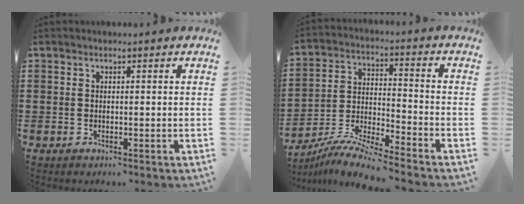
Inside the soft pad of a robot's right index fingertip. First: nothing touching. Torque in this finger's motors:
{"motor_torque": [0.57, 0.58, 0.18, 0.04]}